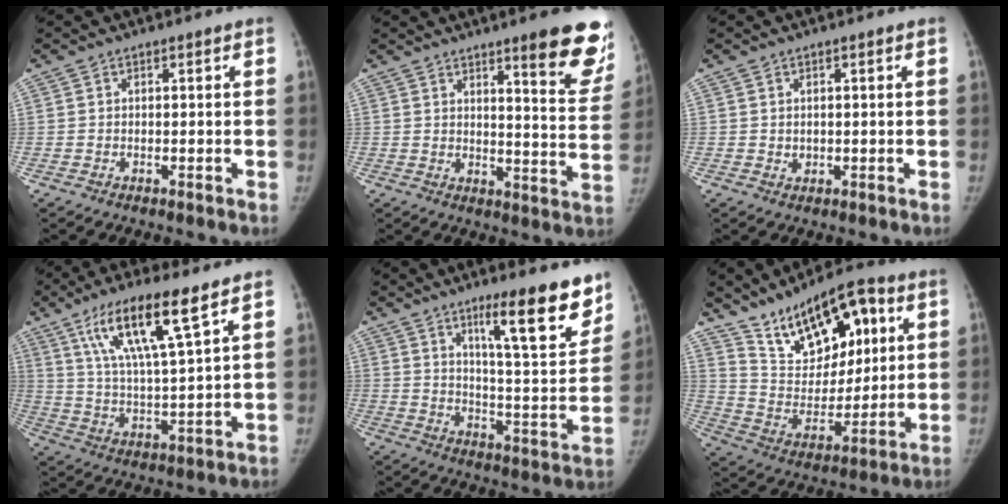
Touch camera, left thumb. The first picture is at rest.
{"total": 14.8, "force": [9.4, 2.7, 11.1], "torque": [-0.101, -0.062, 0.120]}
{"total": 1.1, "force": [0.2, 1.0, 0.5], "torque": [-0.005, -0.002, 0.007]}
{"total": 15.0, "force": [8.5, 2.3, 12.1], "torque": [-0.222, -0.033, 0.163]}
{"total": 16.7, "force": [10.9, 2.9, 12.3], "torque": [-0.143, -0.076, 0.169]}
{"total": 19.3, "force": [9.8, 9.9, 13.4], "torque": [-0.165, -0.034, 0.178]}